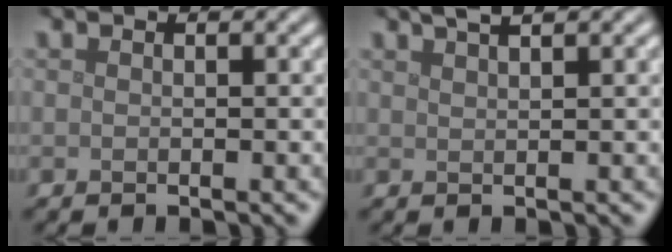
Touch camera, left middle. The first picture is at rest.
{"total": 2.6, "force": [1.8, 0.7, 1.7], "torque": [-0.007, 0.009, 0.015]}